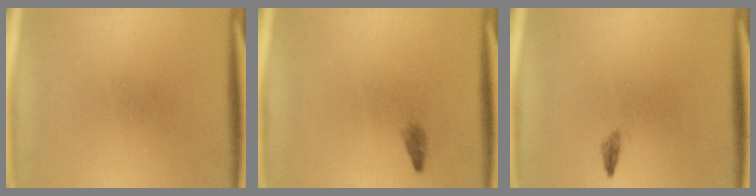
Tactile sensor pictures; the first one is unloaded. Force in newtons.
{"total": 0.8}
{"total": 0.8}